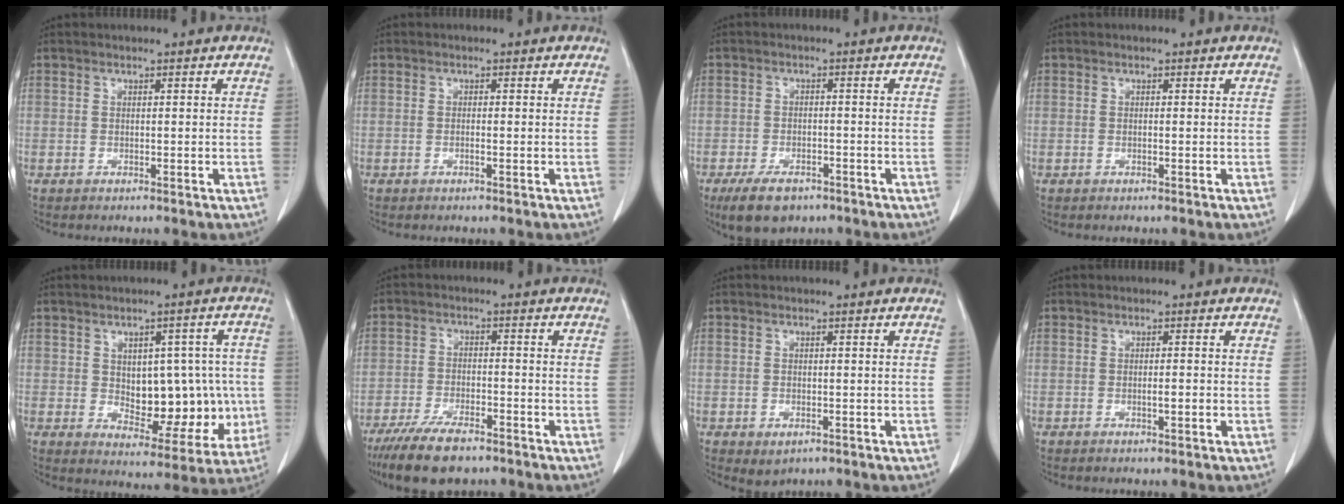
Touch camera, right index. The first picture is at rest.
{"total": 0.7, "force": [-0.3, 0.0, 0.6], "torque": [-0.013, 0.000, -0.005]}
{"total": 6.2, "force": [-4.3, 3.2, 3.3], "torque": [-0.062, -0.004, -0.067]}
{"total": 0.0}
{"total": 12.2, "force": [-0.3, 6.9, 10.0], "torque": [-0.116, 0.020, 0.020]}
{"total": 9.0, "force": [-6.8, 2.7, 5.3], "torque": [-0.095, -0.016, -0.118]}
{"total": 2.2, "force": [-1.1, 1.5, 1.3], "torque": [-0.017, -0.001, -0.004]}
{"total": 1.3, "force": [-0.4, 0.1, 1.2], "torque": [-0.024, 0.000, -0.008]}